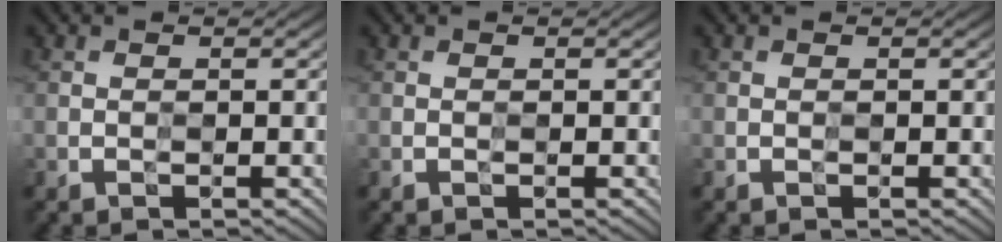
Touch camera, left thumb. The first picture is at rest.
{"total": 0.0}
{"total": 0.0}